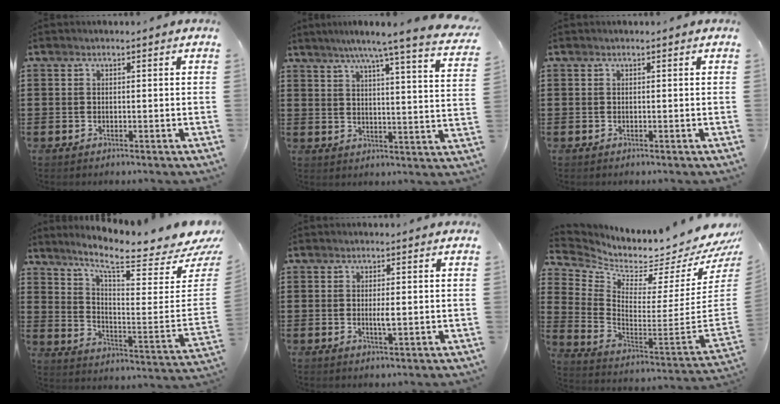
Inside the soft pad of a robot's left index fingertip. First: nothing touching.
{"total": 6.8, "force": [5.6, -1.2, 3.6], "torque": [-0.083, -0.040, 0.088]}
{"total": 0.0}
{"total": 9.0, "force": [7.8, 0.4, 4.4], "torque": [-0.108, -0.071, 0.128]}
{"total": 2.0, "force": [0.1, 0.2, 1.9], "torque": [-0.038, -0.005, 0.001]}
{"total": 1.9, "force": [1.3, 0.6, 1.2], "torque": [-0.035, -0.056, 0.006]}